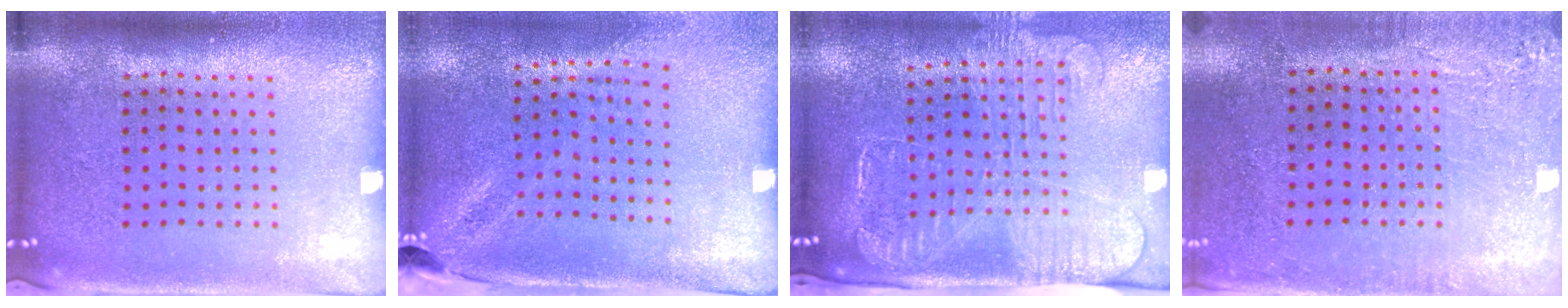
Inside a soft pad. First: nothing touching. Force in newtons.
{"total": 2.0, "press": 1.6, "slide": 1.2}
{"total": 2.6, "press": 2.0, "slide": 1.6}
{"total": 2.8, "press": 2.3, "slide": 1.6}